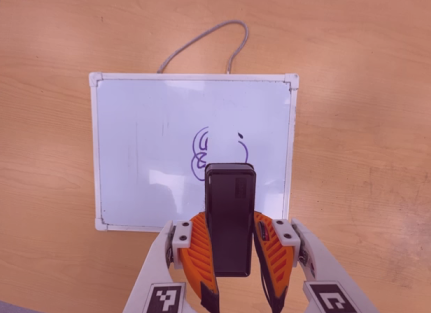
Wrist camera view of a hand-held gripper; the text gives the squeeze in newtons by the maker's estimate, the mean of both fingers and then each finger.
{"total": 8.3, "left": 5.7, "right": 10.9}